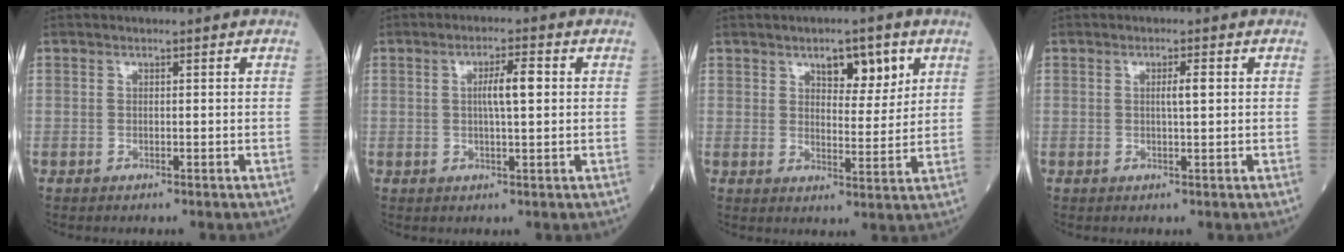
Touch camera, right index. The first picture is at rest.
{"total": 4.4, "force": [0.7, 0.5, 4.3], "torque": [-0.076, 0.005, 0.011]}
{"total": 6.7, "force": [3.7, 2.6, 5.0], "torque": [-0.068, -0.001, 0.055]}
{"total": 1.9, "force": [0.4, 0.1, 1.9], "torque": [-0.034, 0.001, 0.006]}